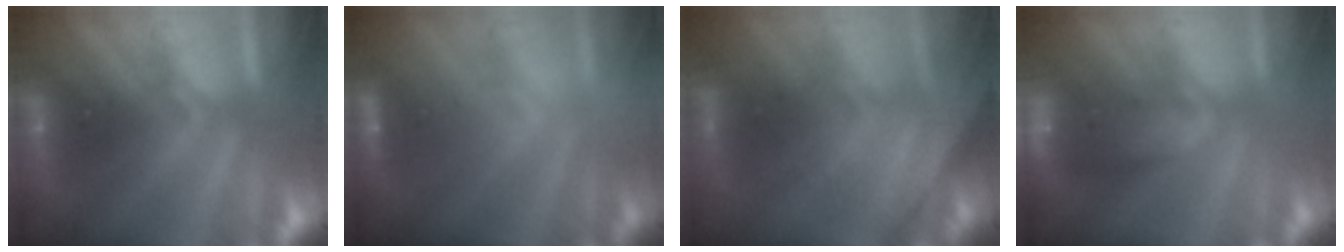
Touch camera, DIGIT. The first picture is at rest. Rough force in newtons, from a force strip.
{"total": 2.4}
{"total": 8.7}
{"total": 8.3}